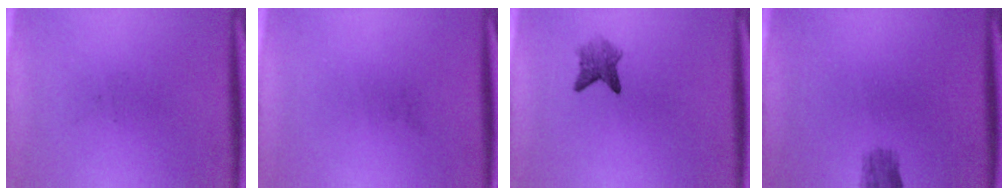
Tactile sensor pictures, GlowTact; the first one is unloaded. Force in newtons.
{"total": 0.0}
{"total": 2.9}
{"total": 2.3}